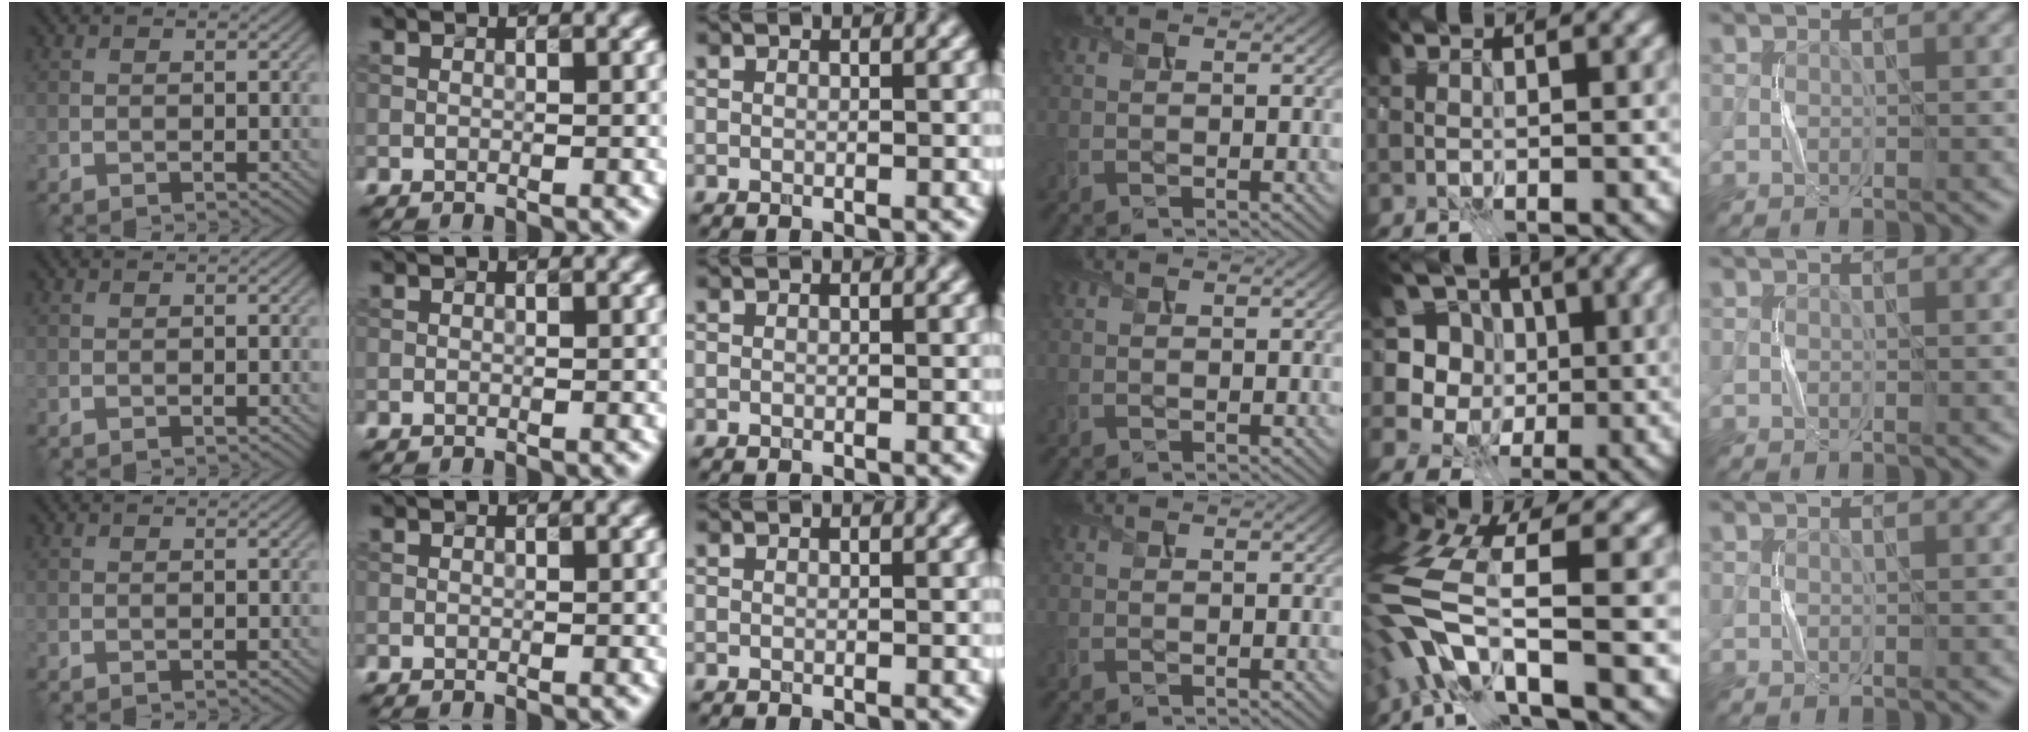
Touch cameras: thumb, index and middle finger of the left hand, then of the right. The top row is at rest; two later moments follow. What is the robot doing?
{"motion": "press", "object": "sticky note"}